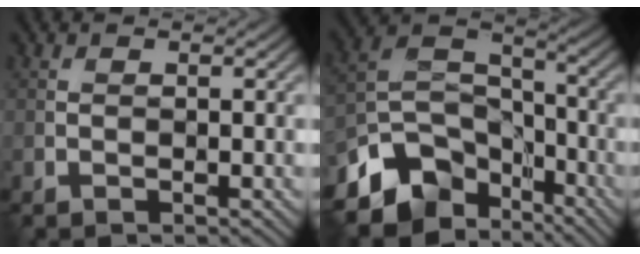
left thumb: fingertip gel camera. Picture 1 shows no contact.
{"total": 12.9, "force": [-8.5, 7.6, 6.2], "torque": [-0.147, -0.019, -0.157]}